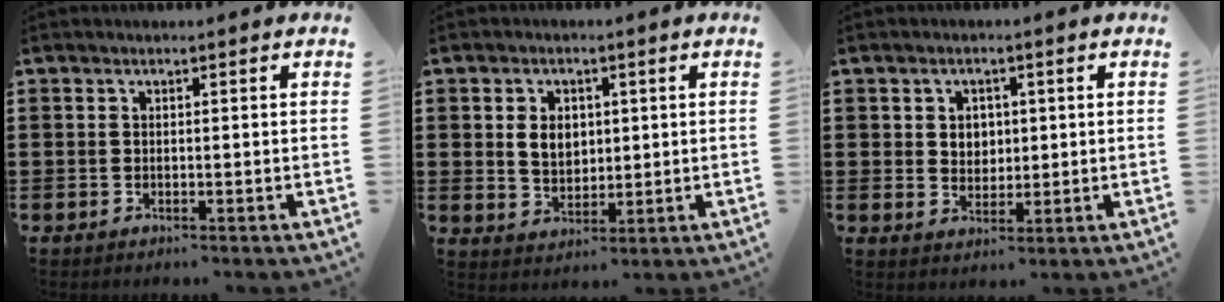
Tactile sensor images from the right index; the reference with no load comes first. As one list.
[{"total": 4.5, "force": [0.8, 3.4, 2.9], "torque": [-0.058, 0.010, 0.011]}, {"total": 2.9, "force": [0.8, 2.6, 1.1], "torque": [-0.031, 0.010, 0.012]}]